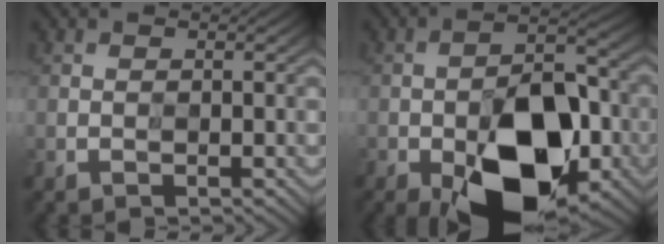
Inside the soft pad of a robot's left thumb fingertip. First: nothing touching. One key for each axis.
{"total": 15.3, "fx": -7.4, "fy": 7.6, "fz": 11.0, "tx": -0.165, "ty": -0.007, "tz": -0.124}